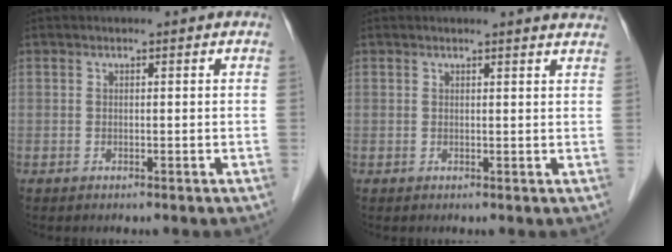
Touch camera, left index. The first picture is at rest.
{"total": 4.2, "force": [4.1, -0.2, 1.1], "torque": [-0.015, -0.006, 0.028]}